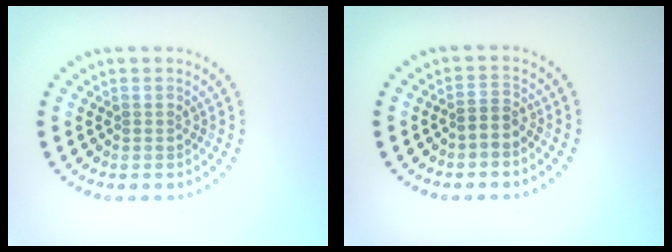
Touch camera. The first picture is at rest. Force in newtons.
{"total": 1.3, "press": 0.9, "slide": 0.9}